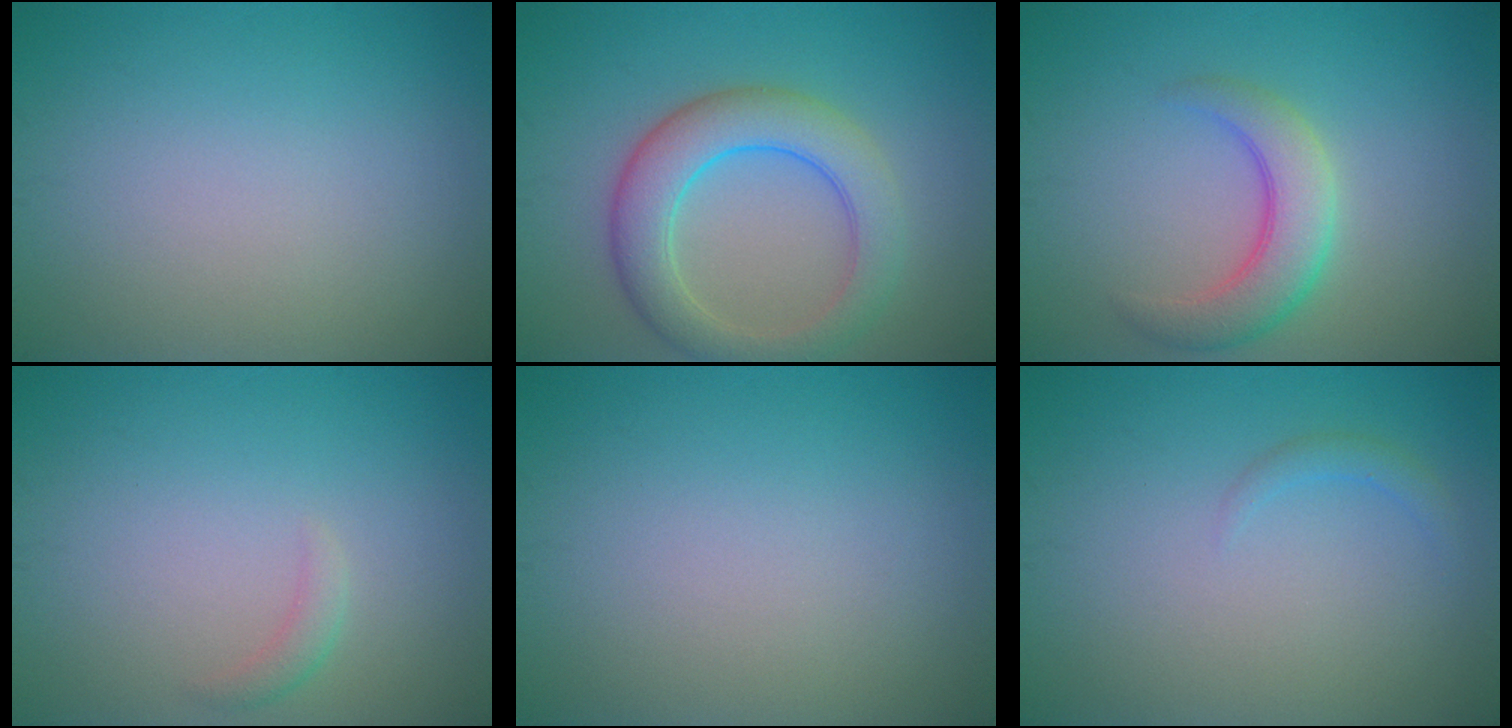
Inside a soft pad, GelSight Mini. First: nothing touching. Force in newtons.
{"total": 5.9, "press": 5.9, "slide": 0.2}
{"total": 4.4, "press": 4.4, "slide": 0.3}
{"total": 1.1, "press": 1.1, "slide": 0.0}
{"total": 0.0}
{"total": 1.0, "press": 1.0, "slide": 0.1}